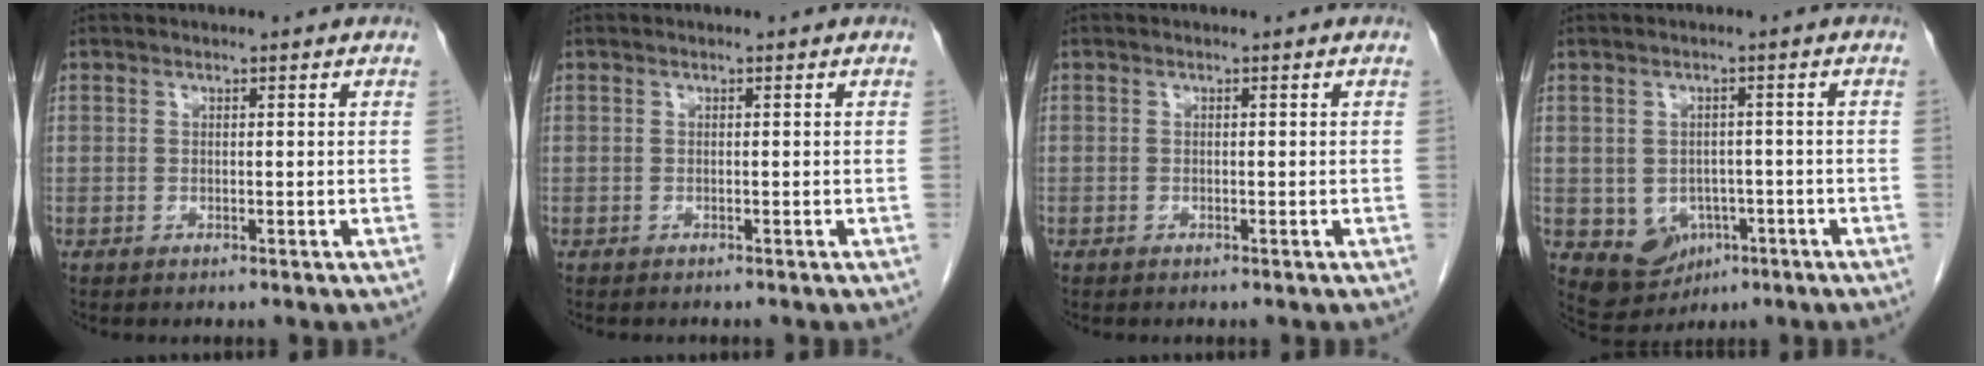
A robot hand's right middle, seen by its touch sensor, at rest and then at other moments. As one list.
[{"total": 1.1, "force": [-1.0, 0.3, 0.4], "torque": [-0.009, -0.002, -0.012]}, {"total": 0.0}, {"total": 5.9, "force": [-2.0, 5.0, 2.5], "torque": [-0.043, 0.006, -0.014]}]